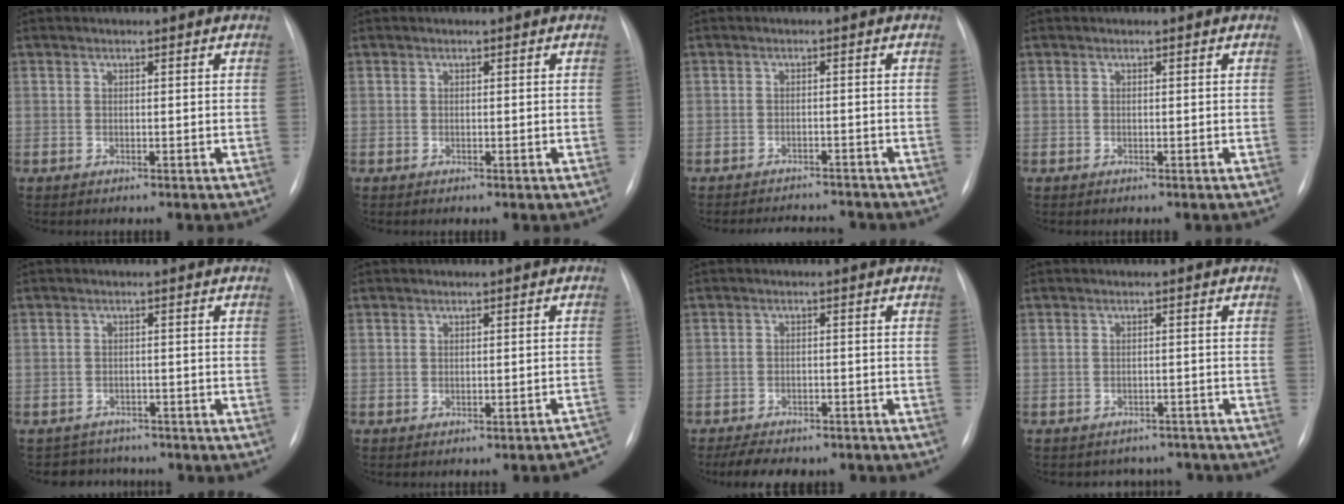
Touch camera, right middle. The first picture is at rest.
{"total": 0.0}
{"total": 6.1, "force": [-5.9, 1.3, 0.9], "torque": [-0.009, 0.003, -0.074]}
{"total": 0.0}
{"total": 4.4, "force": [-3.9, 2.1, -0.4], "torque": [0.006, 0.013, -0.054]}
{"total": 3.9, "force": [-3.6, 0.5, 1.4], "torque": [0.010, 0.008, -0.038]}
{"total": 9.2, "force": [-7.8, 3.3, 3.7], "torque": [-0.058, 0.003, -0.104]}
{"total": 5.9, "force": [-5.3, 2.7, -0.4], "torque": [0.014, 0.021, -0.056]}